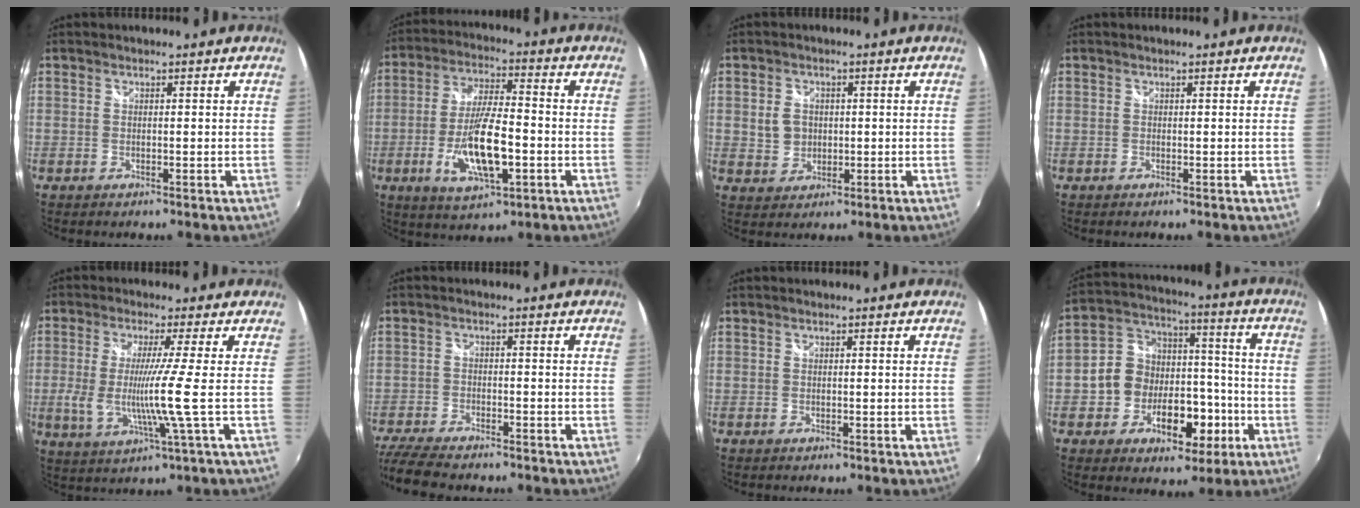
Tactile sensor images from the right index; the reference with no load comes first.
{"total": 13.1, "force": [-3.9, 3.9, 11.9], "torque": [-0.236, -0.011, -0.067]}
{"total": 4.4, "force": [0.3, 4.0, 1.8], "torque": [-0.031, 0.005, 0.010]}
{"total": 0.0}
{"total": 9.1, "force": [-0.8, -1.4, 9.0], "torque": [-0.181, -0.019, -0.016]}
{"total": 11.0, "force": [-9.5, 2.9, 4.7], "torque": [-0.132, -0.030, -0.170]}
{"total": 0.0}
{"total": 14.0, "force": [-4.8, 10.8, 7.4], "torque": [-0.152, 0.042, -0.064]}